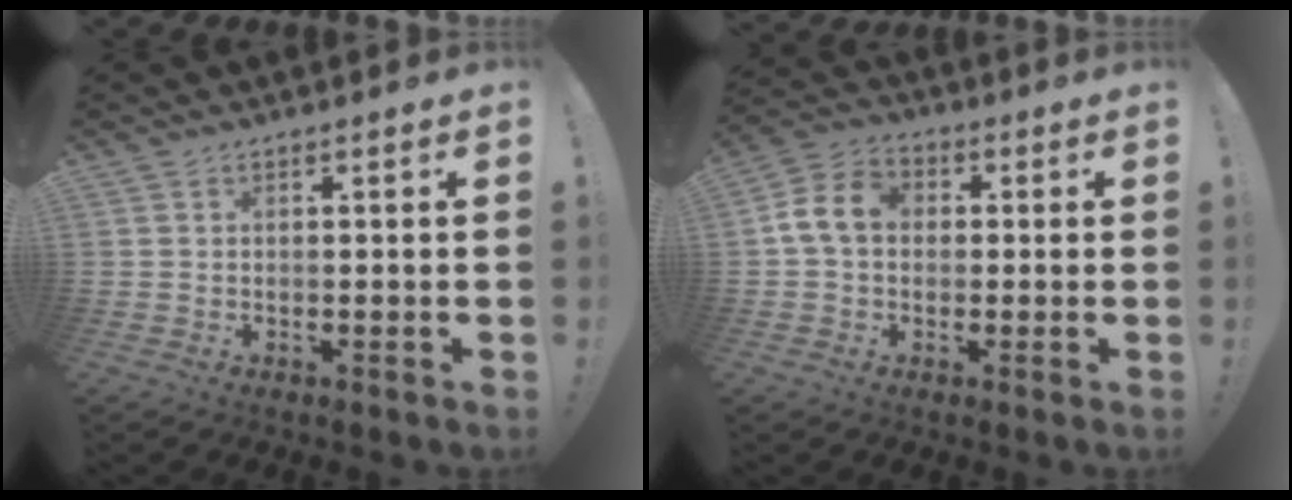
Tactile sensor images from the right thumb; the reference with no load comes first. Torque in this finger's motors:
{"motor_torque": [0.06, 0.35, 0.05, 0.04, 0.09]}